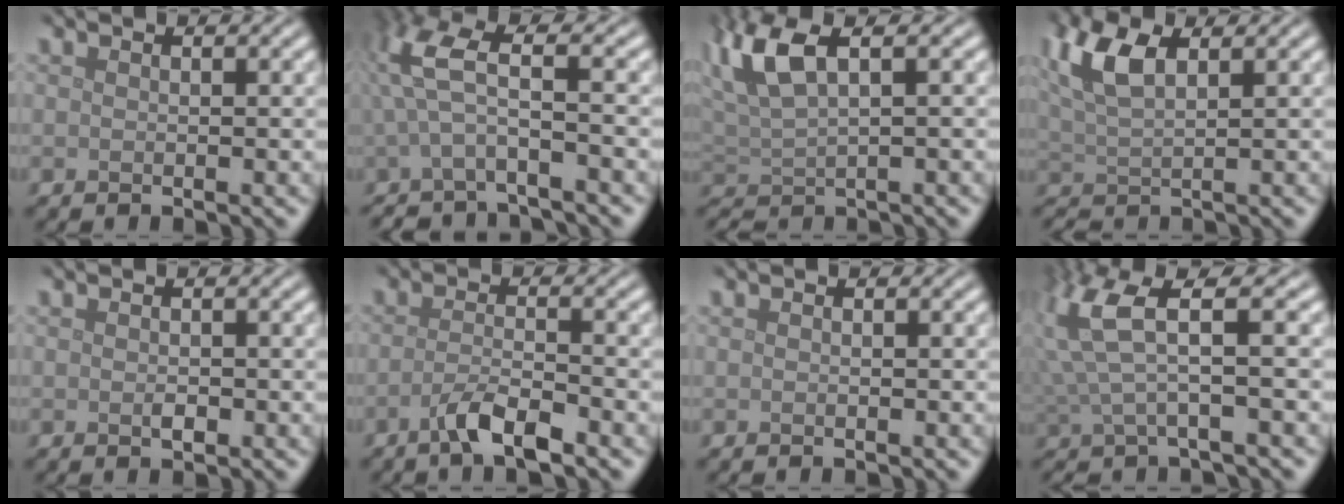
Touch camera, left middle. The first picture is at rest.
{"total": 4.7, "force": [-0.6, 1.4, 4.5], "torque": [-0.109, 0.000, -0.018]}
{"total": 4.8, "force": [2.2, 1.5, 4.0], "torque": [-0.089, 0.016, 0.043]}
{"total": 4.9, "force": [1.8, 2.0, 4.0], "torque": [-0.094, 0.011, 0.036]}
{"total": 0.8, "force": [-0.2, 0.4, 0.7], "torque": [-0.014, -0.001, -0.002]}
{"total": 3.2, "force": [-2.0, 0.7, 2.4], "torque": [-0.047, 0.002, -0.045]}
{"total": 0.0}
{"total": 5.8, "force": [2.1, 1.2, 5.3], "torque": [-0.130, 0.007, 0.039]}